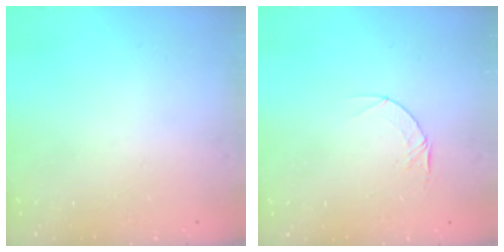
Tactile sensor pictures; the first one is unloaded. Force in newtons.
{"total": 4.1, "press": 4.1, "slide": 0.4}